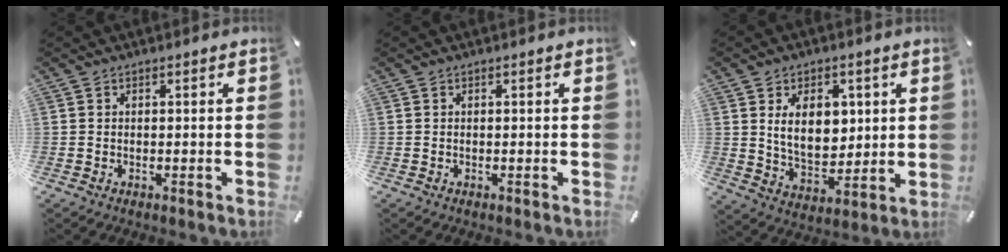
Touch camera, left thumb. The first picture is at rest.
{"total": 0.0}
{"total": 11.2, "force": [3.0, 7.6, 7.7], "torque": [-0.134, -0.004, 0.052]}